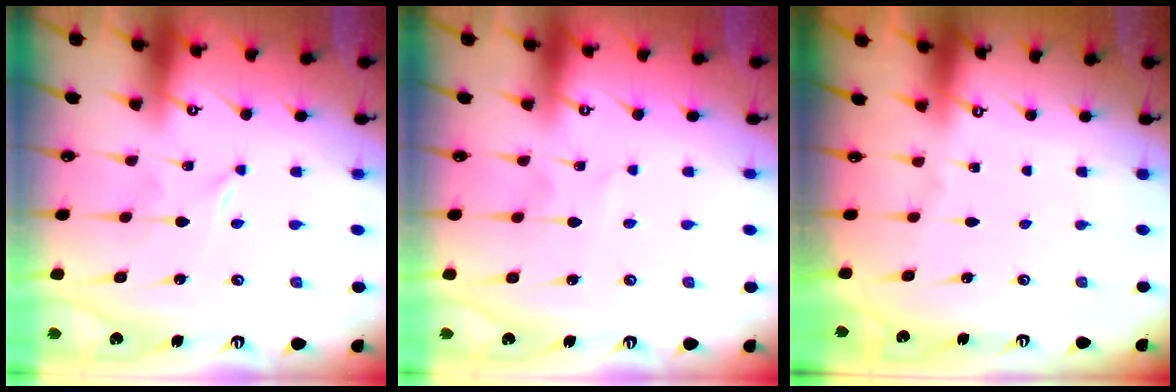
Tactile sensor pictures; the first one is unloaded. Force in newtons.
{"total": 2.4, "press": 2.4, "slide": 0.3}
{"total": 0.0}